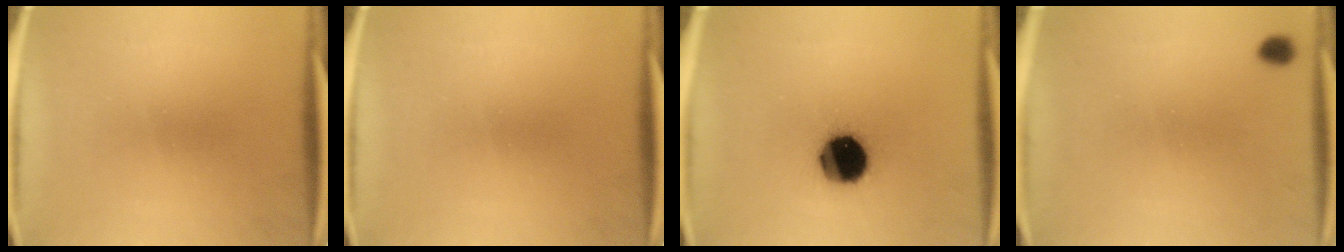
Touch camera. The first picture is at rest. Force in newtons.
{"total": 0.0}
{"total": 15.9}
{"total": 2.9}